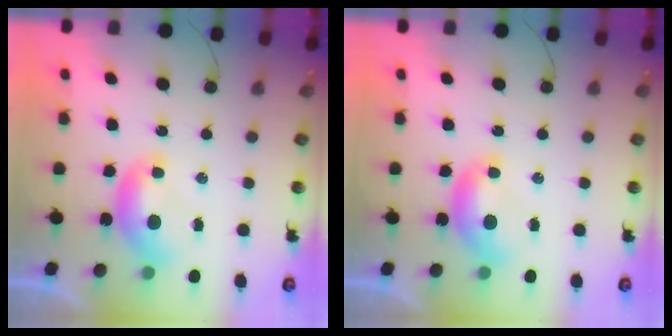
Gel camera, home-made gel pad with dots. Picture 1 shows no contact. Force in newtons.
{"total": 0.0}